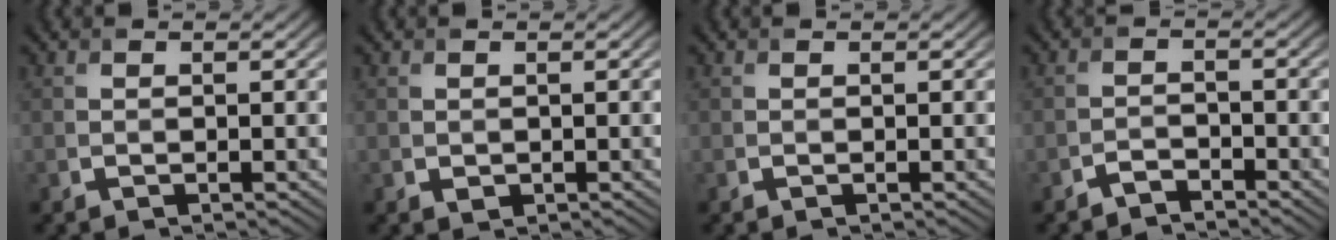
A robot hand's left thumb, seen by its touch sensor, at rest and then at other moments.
{"total": 0.6, "force": [-0.1, 0.5, 0.3], "torque": [-0.004, -0.005, 0.001]}
{"total": 0.0}
{"total": 1.9, "force": [-1.8, 0.5, 0.5], "torque": [-0.008, 0.004, -0.040]}